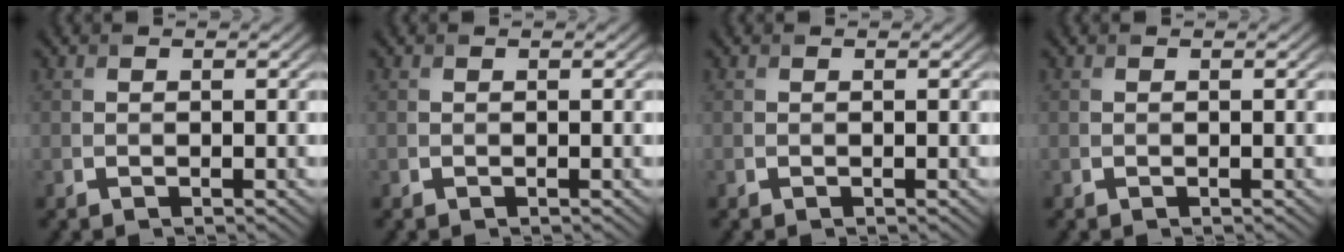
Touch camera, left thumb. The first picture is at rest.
{"total": 0.0}
{"total": 0.0}
{"total": 0.0}